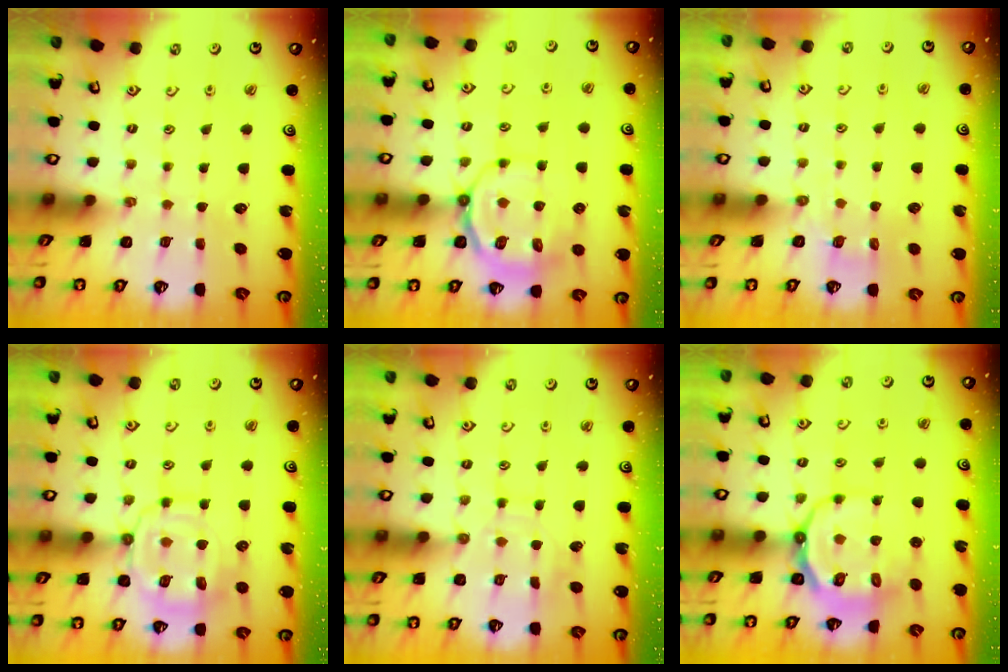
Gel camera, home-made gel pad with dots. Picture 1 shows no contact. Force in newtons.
{"total": 11.1, "press": 10.8, "slide": 2.3}
{"total": 2.1, "press": 1.0, "slide": 1.9}
{"total": 13.7, "press": 13.7, "slide": 1.1}
{"total": 10.3, "press": 10.3, "slide": 0.8}
{"total": 11.7, "press": 11.4, "slide": 2.8}